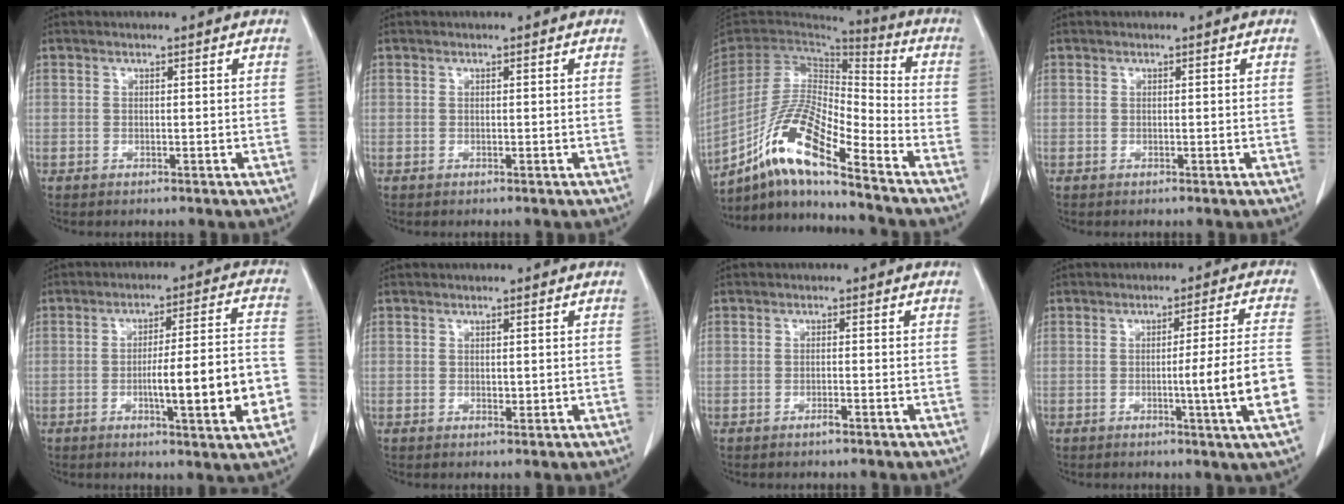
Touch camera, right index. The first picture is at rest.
{"total": 0.0}
{"total": 15.7, "force": [-10.1, 2.1, 11.8], "torque": [-0.232, -0.005, -0.188]}
{"total": 0.0}
{"total": 13.8, "force": [-3.8, 0.8, 13.3], "torque": [-0.195, 0.009, -0.055]}
{"total": 0.8, "force": [0.1, 0.4, 0.6], "torque": [-0.011, -0.003, 0.004]}
{"total": 1.1, "force": [-0.8, 0.0, 0.8], "torque": [-0.018, -0.001, -0.014]}
{"total": 9.7, "force": [-2.4, -1.7, 9.3], "torque": [-0.126, -0.011, -0.036]}